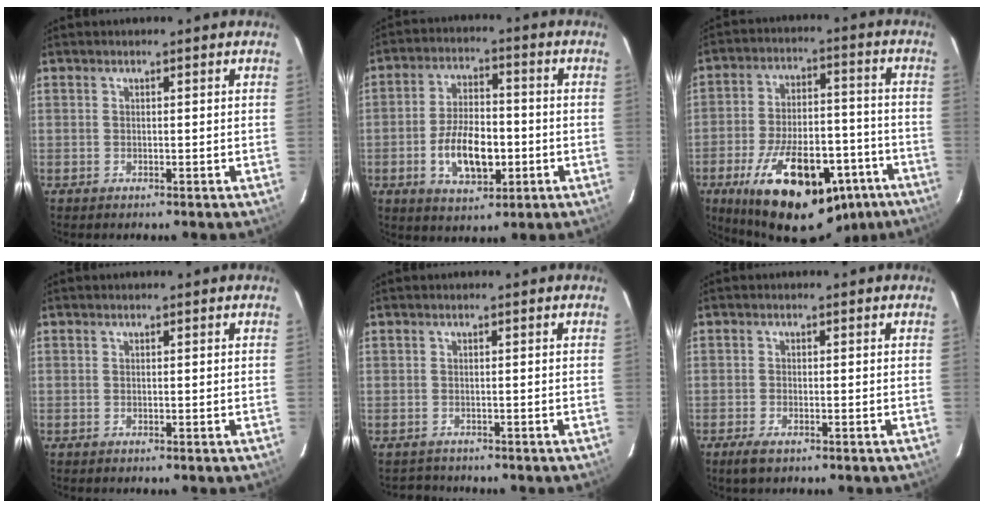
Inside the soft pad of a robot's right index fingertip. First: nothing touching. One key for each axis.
{"total": 11.0, "fx": -3.0, "fy": 5.6, "fz": 9.0, "tx": -0.177, "ty": 0.005, "tz": -0.044}
{"total": 24.5, "fx": -14.6, "fy": 11.2, "fz": 16.3, "tx": -0.276, "ty": -0.001, "tz": -0.200}
{"total": 0.0}
{"total": 2.0, "fx": -1.8, "fy": 0.9, "fz": -0.4, "tx": 0.007, "ty": 0.007, "tz": -0.027}
{"total": 2.7, "fx": -1.9, "fy": 1.0, "fz": 1.7, "tx": -0.040, "ty": -0.007, "tz": -0.036}